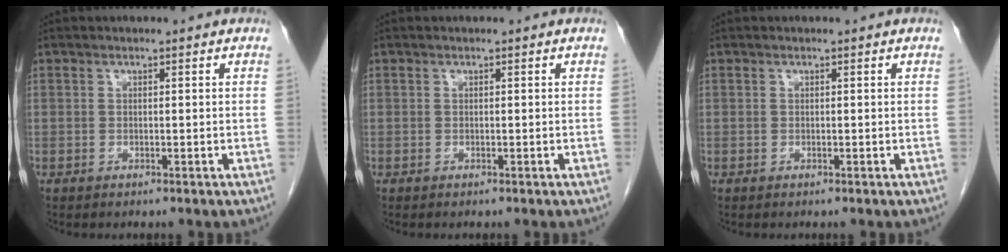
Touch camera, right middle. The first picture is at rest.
{"total": 0.0}
{"total": 0.0}